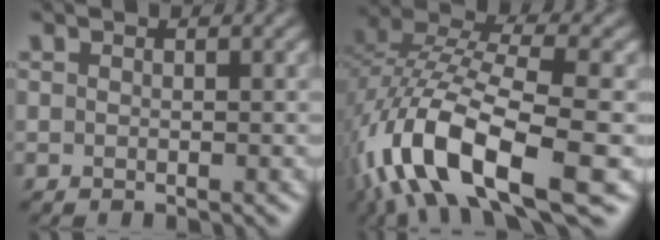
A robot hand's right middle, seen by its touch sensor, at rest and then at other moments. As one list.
[{"total": 13.1, "force": [-5.8, 4.6, 10.8], "torque": [-0.210, 0.007, -0.108]}]